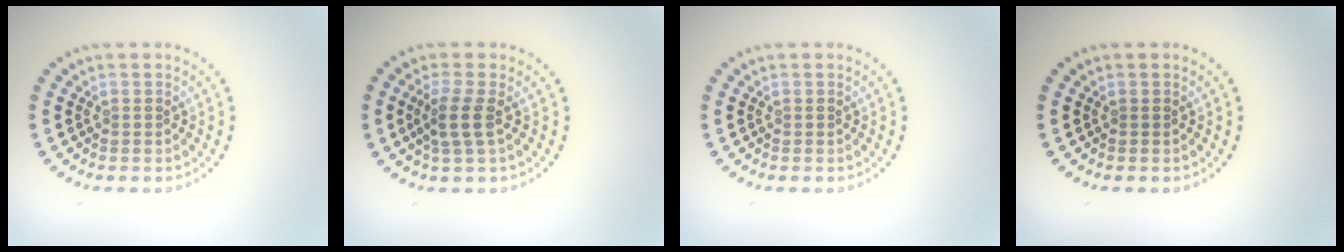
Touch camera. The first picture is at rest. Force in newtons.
{"total": 2.3, "press": 1.8, "slide": 1.3}
{"total": 0.0}
{"total": 0.0}